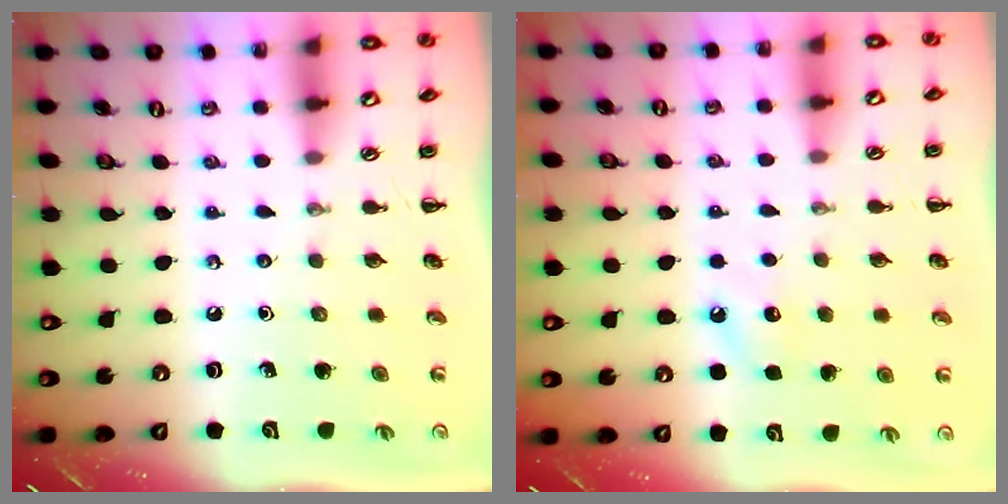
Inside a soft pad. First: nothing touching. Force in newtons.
{"total": 6.2, "press": 6.0, "slide": 1.5}